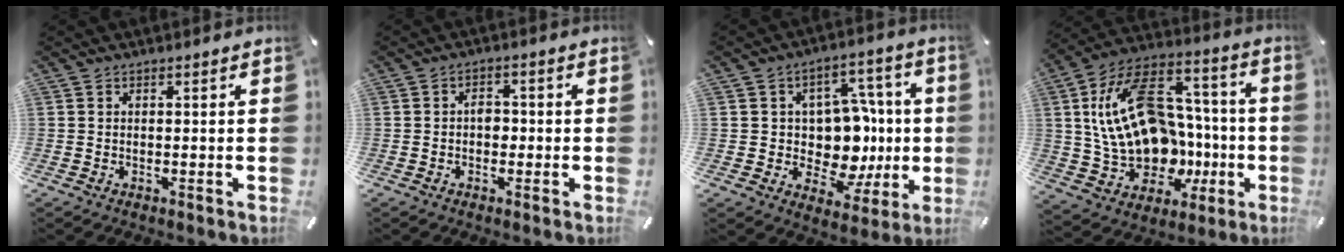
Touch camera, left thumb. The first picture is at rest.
{"total": 2.5, "force": [-0.6, 1.9, 1.5], "torque": [-0.029, 0.009, -0.012]}
{"total": 13.8, "force": [0.2, 11.4, 7.6], "torque": [-0.096, -0.014, 0.020]}
{"total": 25.4, "force": [1.0, 18.2, 17.7], "torque": [-0.350, 0.001, 0.031]}